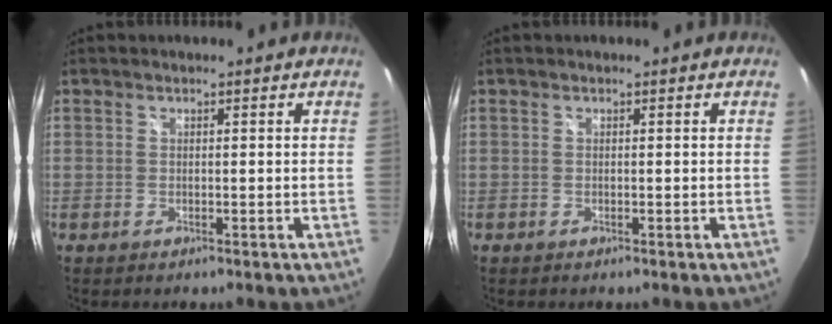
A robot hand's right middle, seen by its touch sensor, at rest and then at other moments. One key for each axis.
{"total": 0.0}